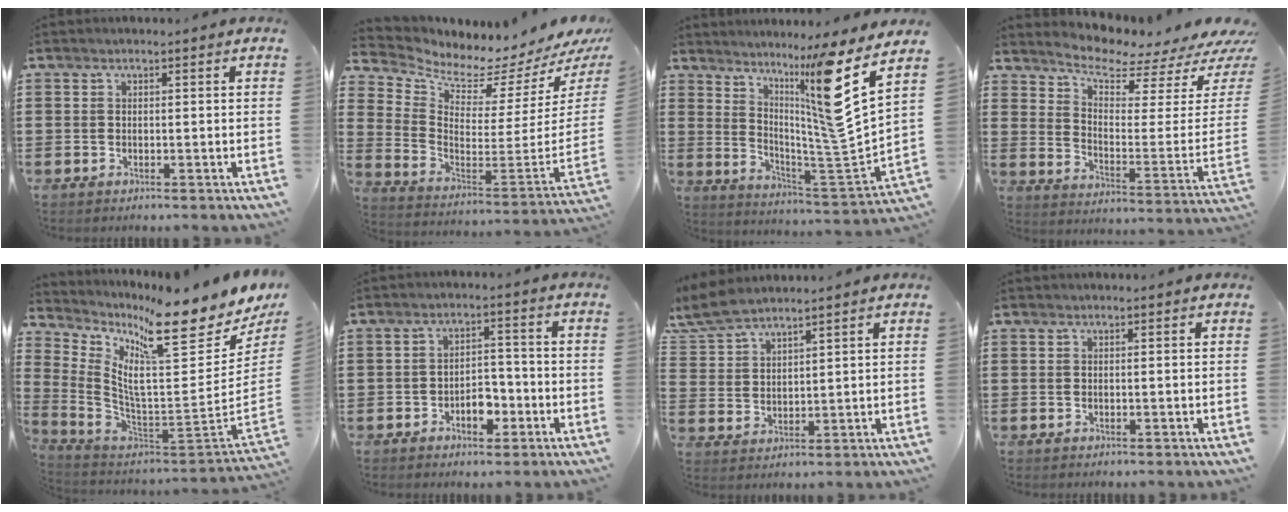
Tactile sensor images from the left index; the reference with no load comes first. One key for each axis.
{"total": 2.4, "fx": 2.2, "fy": 0.2, "fz": 0.9, "tx": -0.034, "ty": -0.061, "tz": 0.024}
{"total": 12.0, "fx": 6.4, "fy": -1.4, "fz": 10.1, "tx": -0.180, "ty": -0.075, "tz": 0.080}
{"total": 5.8, "fx": 5.3, "fy": 1.0, "fz": 2.2, "tx": -0.066, "ty": -0.048, "tz": 0.086}
{"total": 13.0, "fx": 8.2, "fy": 1.7, "fz": 9.9, "tx": -0.199, "ty": -0.075, "tz": 0.128}
{"total": 4.3, "fx": -2.3, "fy": 2.5, "fz": 2.7, "tx": -0.041, "ty": 0.004, "tz": -0.046}
{"total": 5.8, "fx": 5.3, "fy": 1.1, "fz": 2.0, "tx": -0.059, "ty": -0.014, "tz": 0.099}
{"total": 0.0}